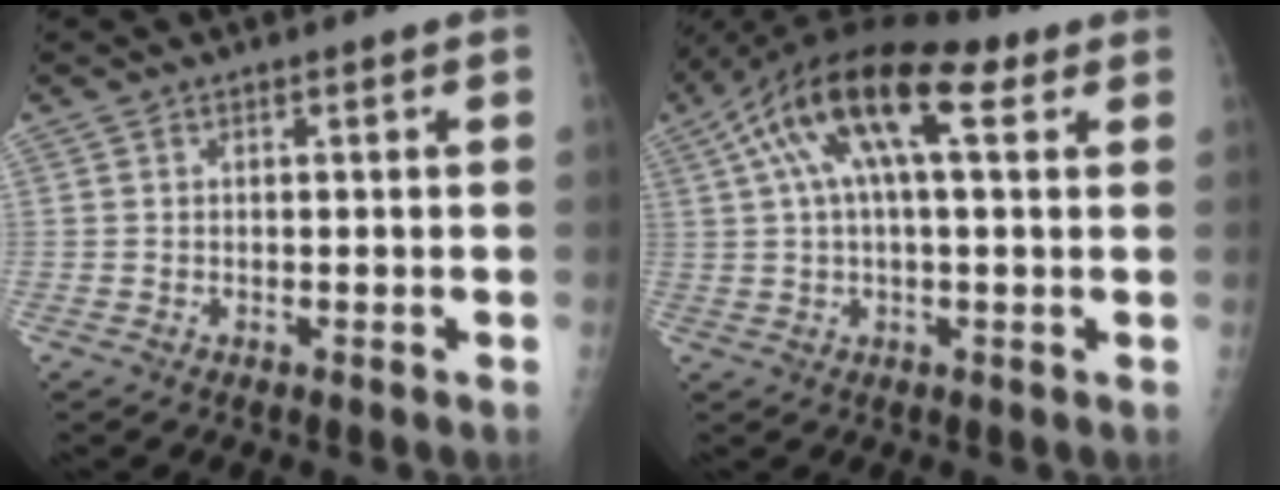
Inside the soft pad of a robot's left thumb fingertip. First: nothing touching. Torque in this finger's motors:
{"motor_torque": [0.28, 0.99, 2.05, -0.73, 0.55]}